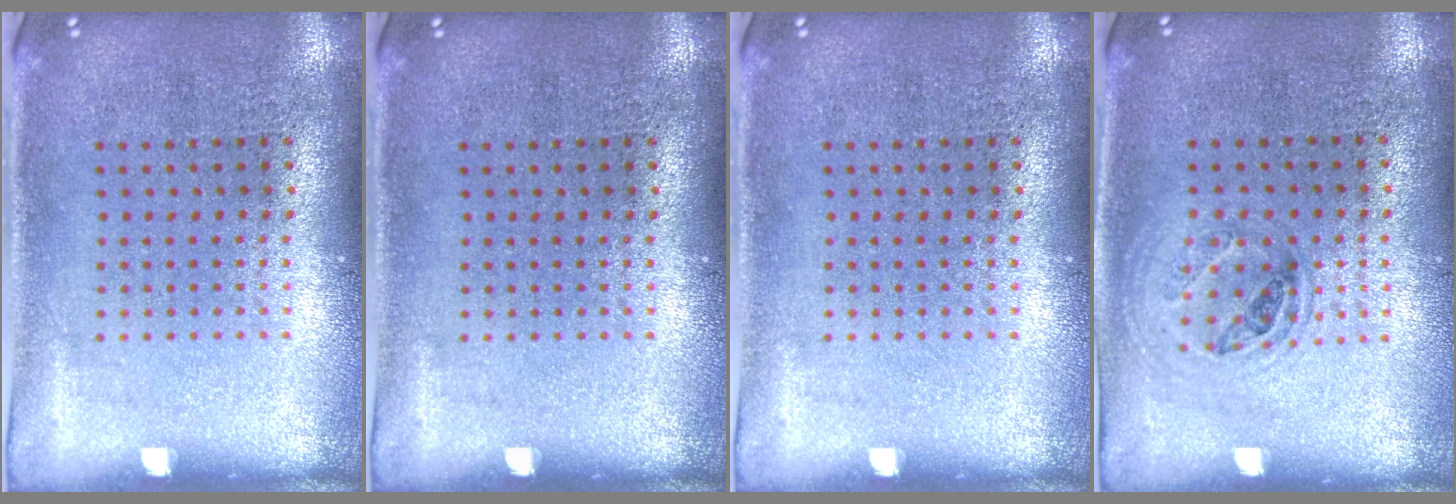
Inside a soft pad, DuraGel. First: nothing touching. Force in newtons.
{"total": 0.0}
{"total": 0.0}
{"total": 1.0, "press": 0.9, "slide": 0.3}